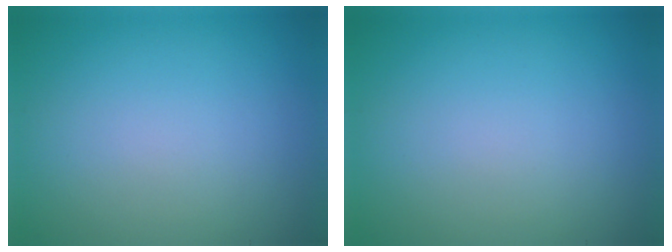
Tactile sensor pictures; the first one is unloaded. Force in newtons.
{"total": 0.0}